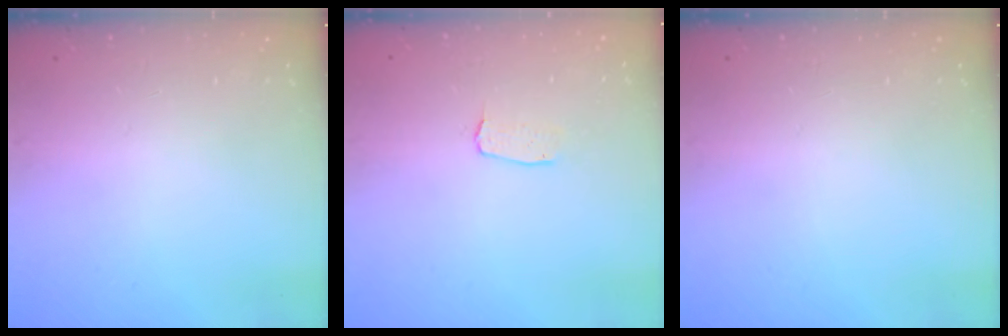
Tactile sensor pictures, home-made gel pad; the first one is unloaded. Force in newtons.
{"total": 2.9, "press": 2.9, "slide": 0.2}
{"total": 0.0}